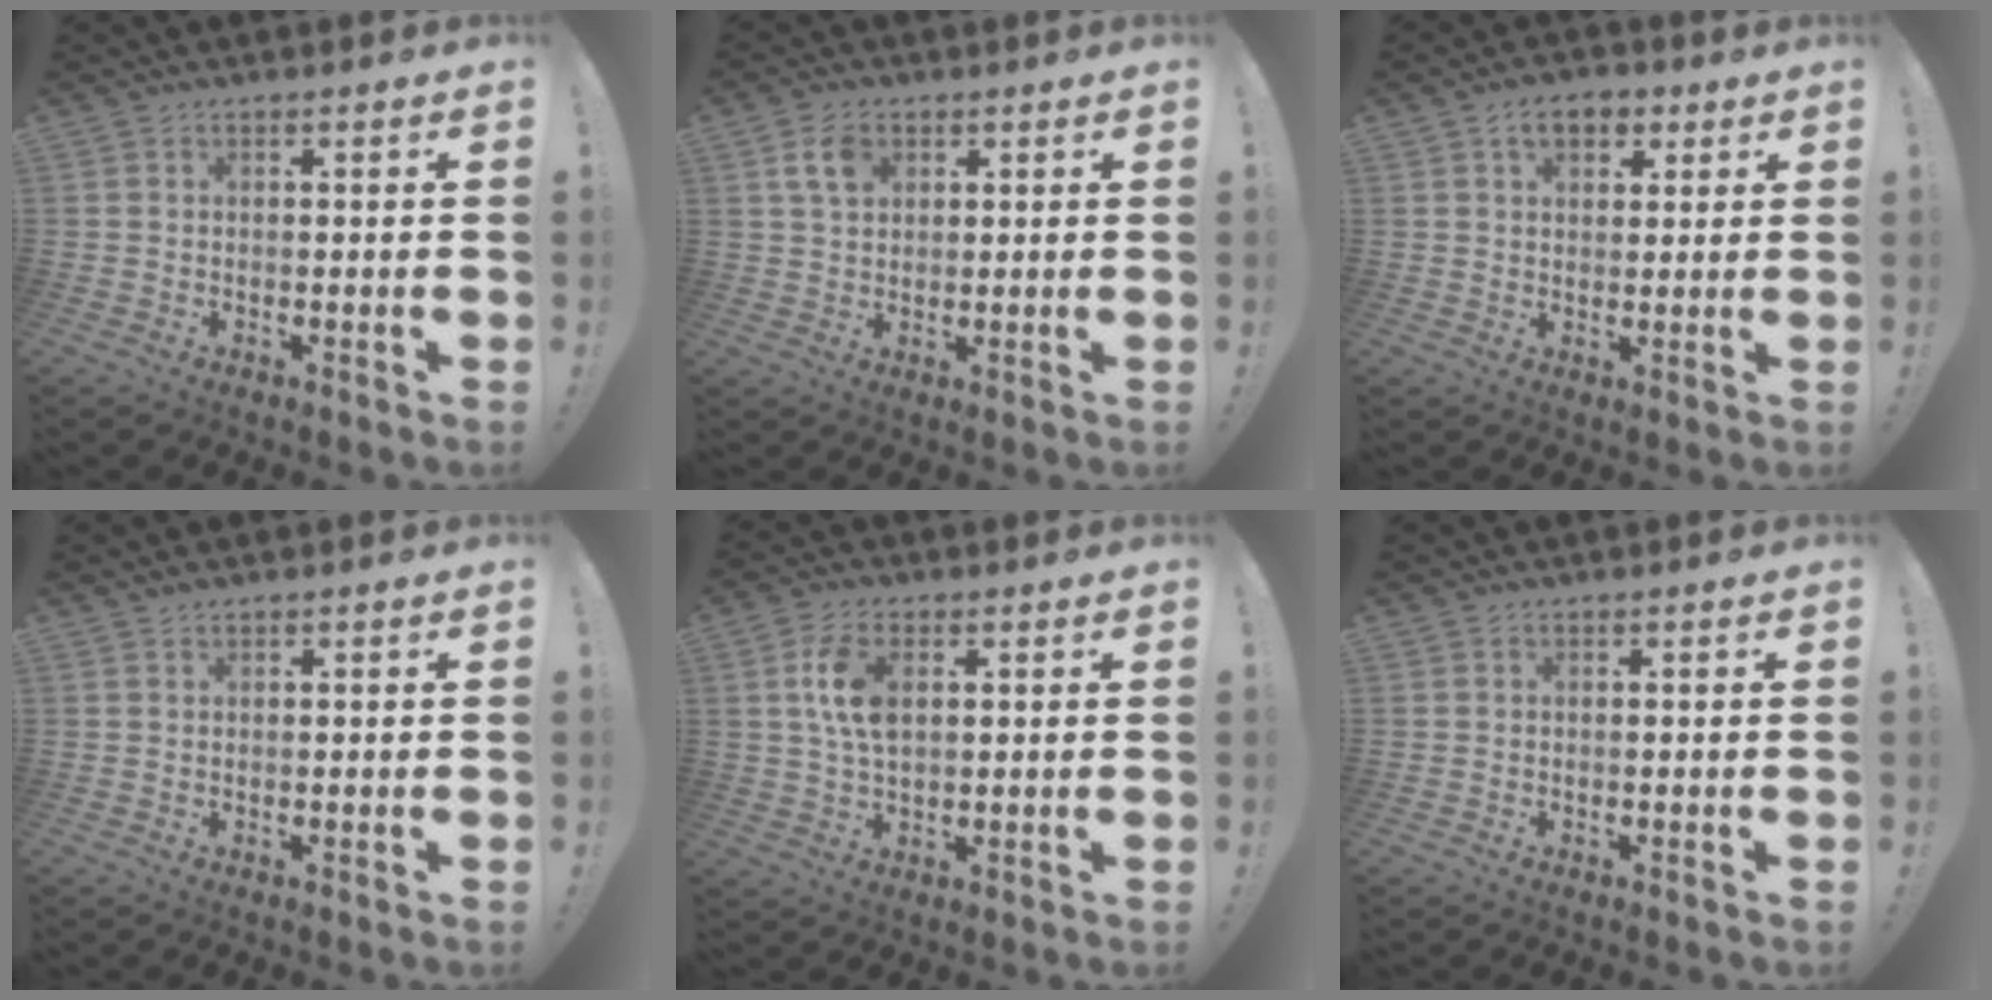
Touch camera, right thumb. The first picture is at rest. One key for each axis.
{"total": 6.5, "fx": 2.7, "fy": 4.5, "fz": 3.9, "tx": -0.061, "ty": 0.001, "tz": 0.052}
{"total": 7.1, "fx": 3.1, "fy": 4.8, "fz": 4.2, "tx": -0.054, "ty": 0.001, "tz": 0.055}
{"total": 0.6, "fx": 0.6, "fy": -0.1, "fz": 0.2, "tx": 0.001, "ty": -0.003, "tz": 0.011}
{"total": 8.8, "fx": 2.1, "fy": 4.9, "fz": 7.0, "tx": -0.141, "ty": -0.001, "tz": 0.035}
{"total": 0.0}